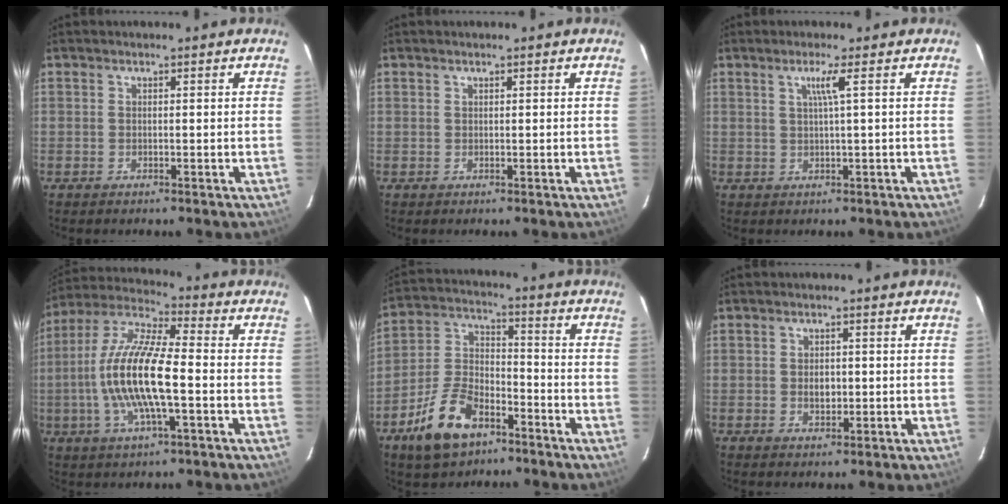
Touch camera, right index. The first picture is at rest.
{"total": 0.5, "force": [0.3, 0.4, 0.0], "torque": [0.002, 0.003, 0.005]}
{"total": 2.5, "force": [0.9, -0.9, 2.2], "torque": [-0.035, -0.002, 0.020]}
{"total": 16.1, "force": [-2.6, 3.9, 15.4], "torque": [-0.305, 0.001, -0.057]}
{"total": 13.5, "force": [-8.0, 7.0, 8.3], "torque": [-0.181, 0.015, -0.144]}
{"total": 2.7, "force": [-0.2, 1.8, 2.0], "torque": [-0.032, 0.002, -0.002]}